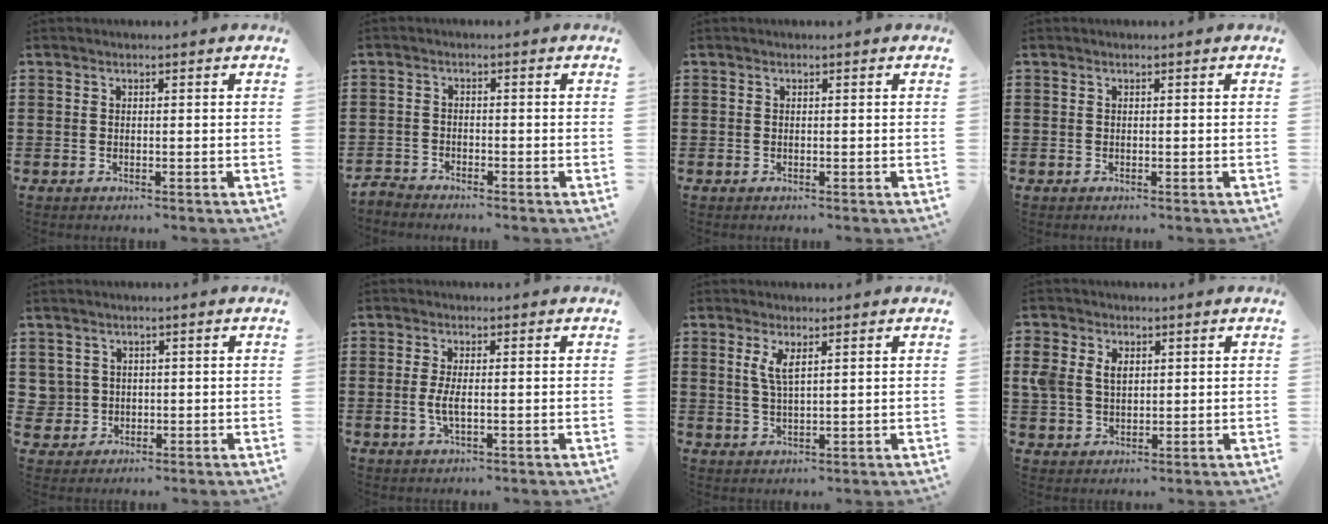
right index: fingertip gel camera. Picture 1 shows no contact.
{"total": 2.2, "force": [-2.2, 0.3, -0.1], "torque": [-0.005, 0.002, -0.047]}
{"total": 0.0}
{"total": 0.0}
{"total": 2.4, "force": [0.4, 2.4, 0.1], "torque": [-0.014, 0.009, 0.006]}
{"total": 2.9, "force": [-0.3, 0.7, 2.8], "torque": [-0.064, -0.006, -0.011]}
{"total": 3.3, "force": [1.5, 0.9, 2.8], "torque": [-0.060, 0.003, 0.026]}
{"total": 4.7, "force": [1.5, 3.4, 2.8], "torque": [-0.073, 0.009, 0.023]}